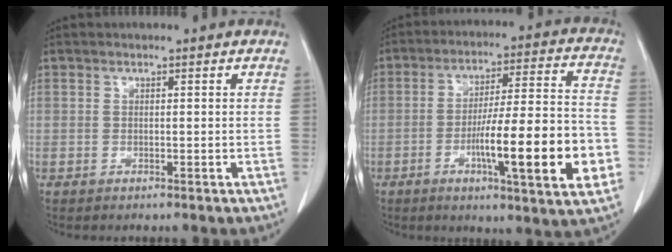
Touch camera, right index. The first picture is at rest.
{"total": 18.2, "force": [-5.2, 1.6, 17.3], "torque": [-0.239, 0.003, -0.074]}